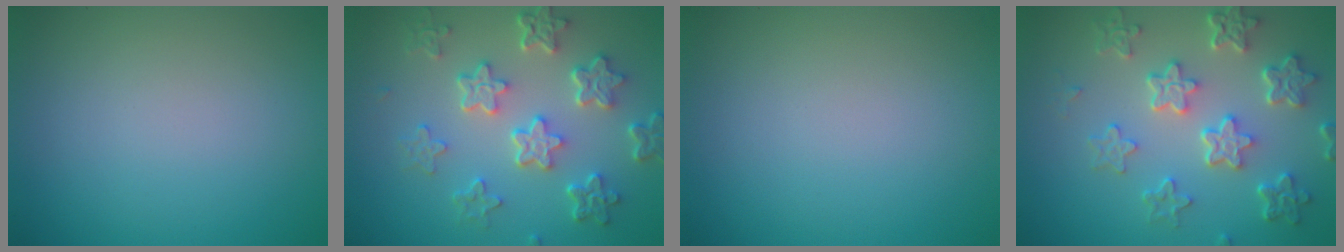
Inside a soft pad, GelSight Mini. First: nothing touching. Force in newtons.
{"total": 5.8, "press": 4.4, "slide": 3.8}
{"total": 0.0}
{"total": 6.0, "press": 4.5, "slide": 4.0}